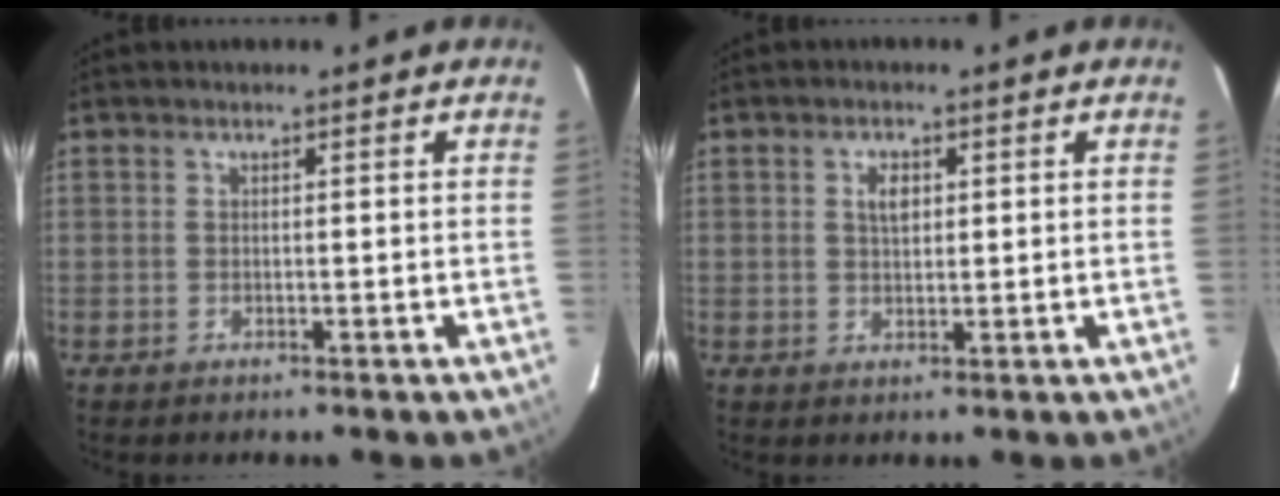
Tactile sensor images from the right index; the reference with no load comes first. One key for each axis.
{"total": 2.9, "fx": 0.9, "fy": 1.7, "fz": 2.1, "tx": -0.036, "ty": 0.006, "tz": 0.017}